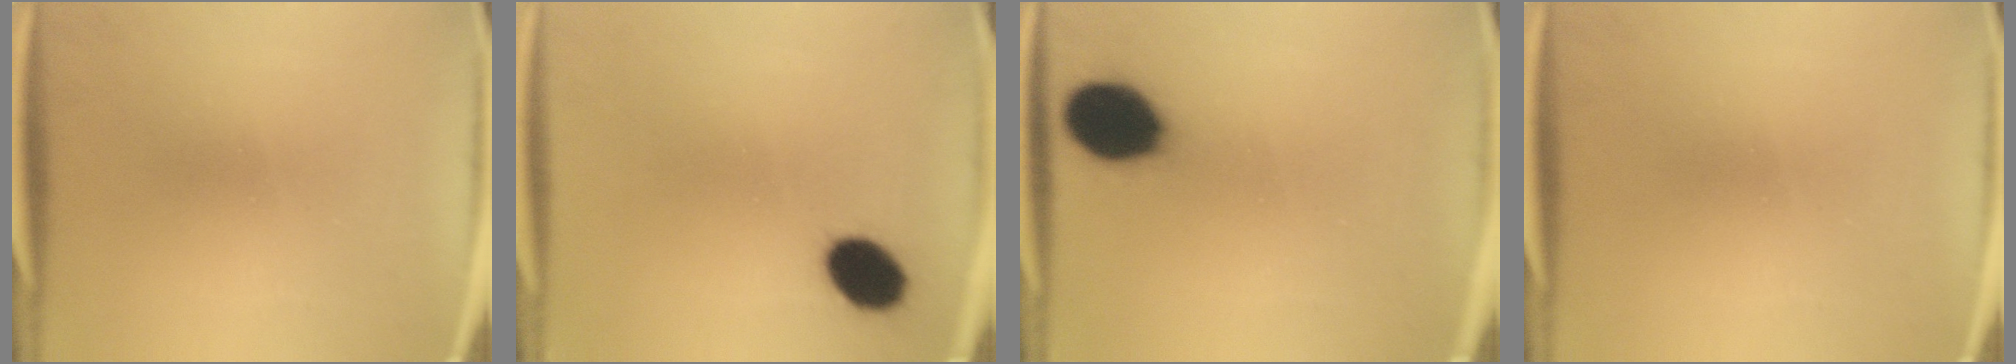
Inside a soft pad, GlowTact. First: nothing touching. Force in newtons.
{"total": 8.7}
{"total": 13.5}
{"total": 0.0}